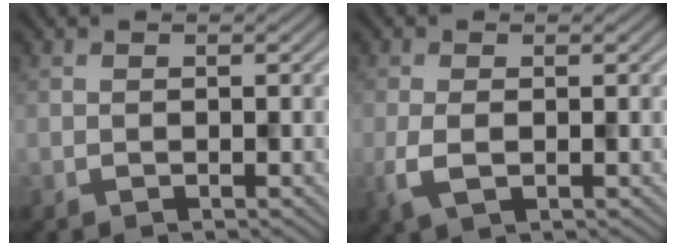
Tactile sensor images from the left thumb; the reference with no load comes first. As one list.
[{"total": 3.0, "force": [-0.9, 1.4, 2.5], "torque": [-0.060, -0.008, -0.018]}]